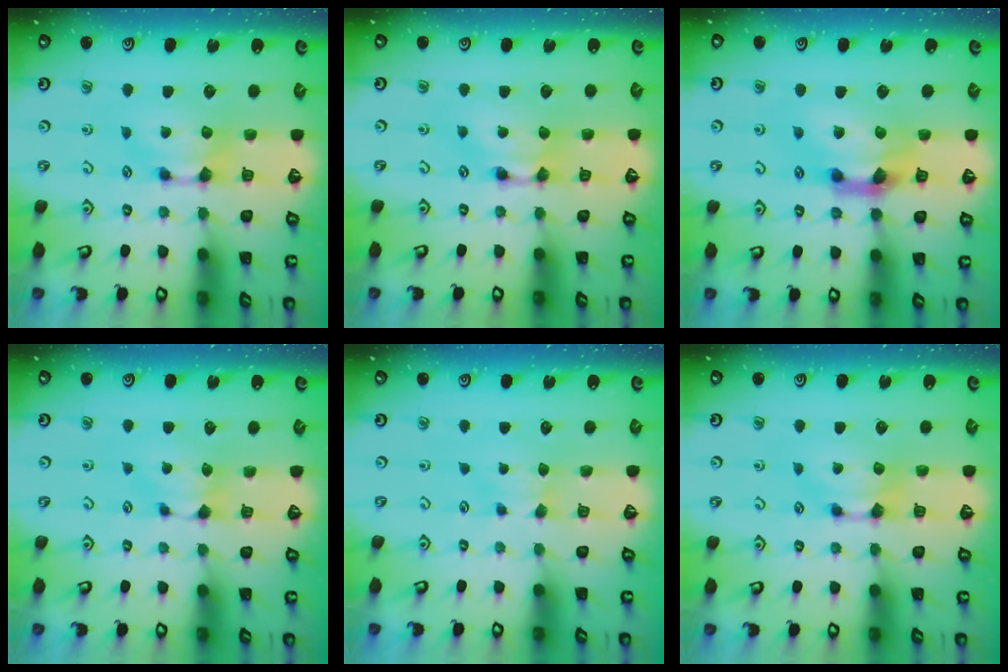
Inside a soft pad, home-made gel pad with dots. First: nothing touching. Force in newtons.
{"total": 1.6, "press": 1.5, "slide": 0.1}
{"total": 5.2, "press": 4.7, "slide": 2.2}
{"total": 1.3, "press": 1.2, "slide": 0.6}
{"total": 2.5, "press": 2.5, "slide": 0.5}
{"total": 0.0}